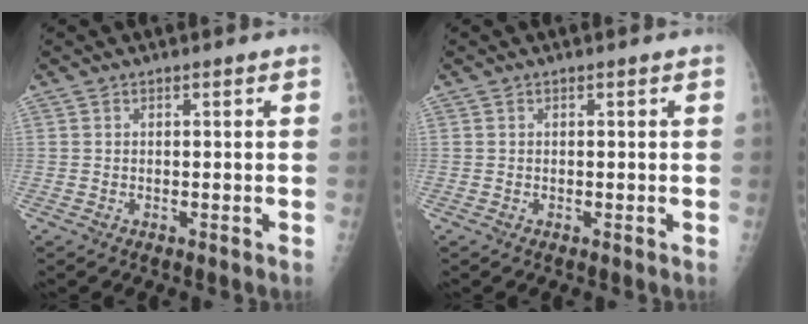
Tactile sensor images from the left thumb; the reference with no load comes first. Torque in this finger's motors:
{"motor_torque": [0.00, 0.00, 0.00, 0.00, 0.00]}